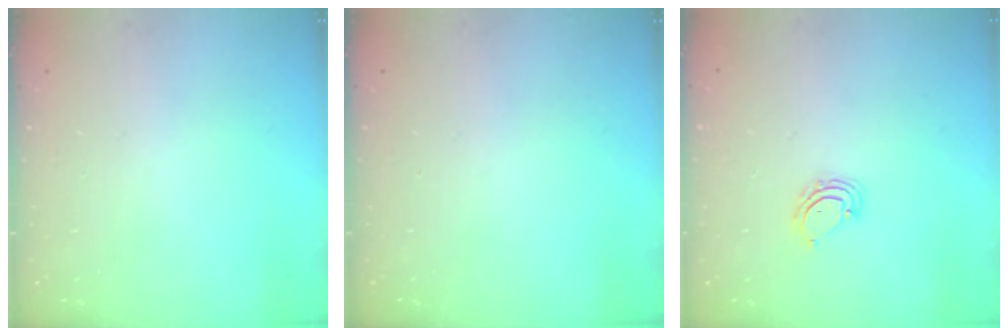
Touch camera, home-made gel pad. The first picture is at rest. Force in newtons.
{"total": 0.0}
{"total": 5.0, "press": 5.0, "slide": 0.4}